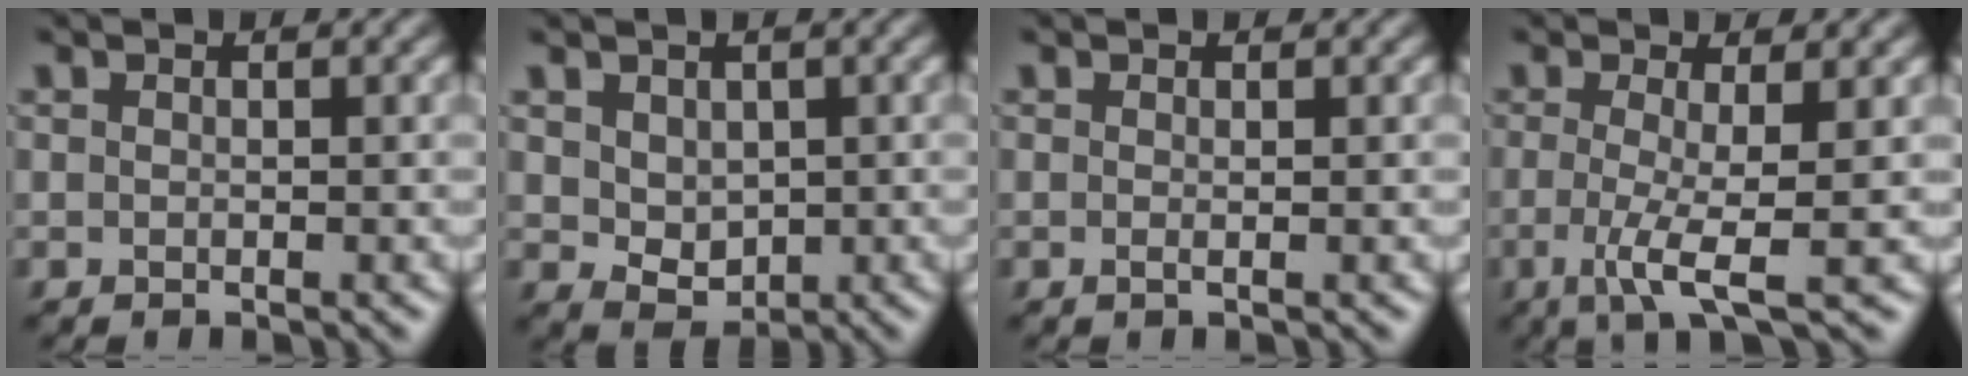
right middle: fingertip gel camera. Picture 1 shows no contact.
{"total": 2.5, "force": [0.5, 1.9, 1.5], "torque": [-0.030, -0.006, 0.014]}
{"total": 0.5, "force": [-0.1, 0.1, 0.5], "torque": [-0.010, -0.003, -0.002]}
{"total": 4.2, "force": [-0.6, 0.8, 4.1], "torque": [-0.078, -0.012, -0.014]}